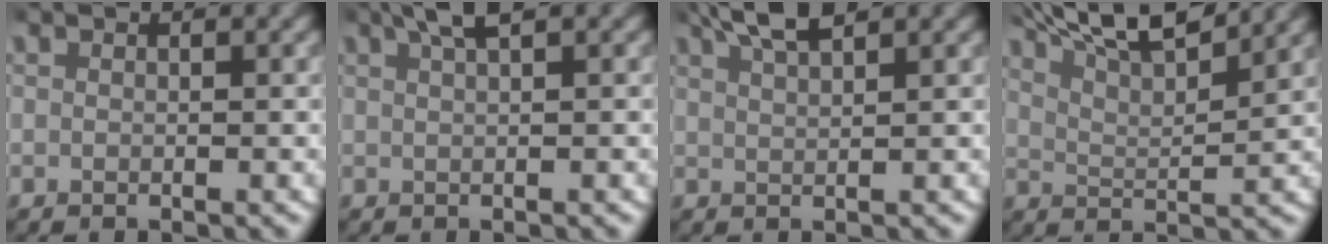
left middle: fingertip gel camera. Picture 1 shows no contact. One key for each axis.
{"total": 2.9, "fx": 2.1, "fy": 0.5, "fz": 1.9, "tx": -0.037, "ty": 0.011, "tz": 0.034}
{"total": 3.6, "fx": 3.0, "fy": 0.5, "fz": 1.8, "tx": -0.039, "ty": 0.007, "tz": 0.056}
{"total": 9.2, "fx": 7.5, "fy": 2.3, "fz": 4.8, "tx": -0.084, "ty": 0.019, "tz": 0.115}